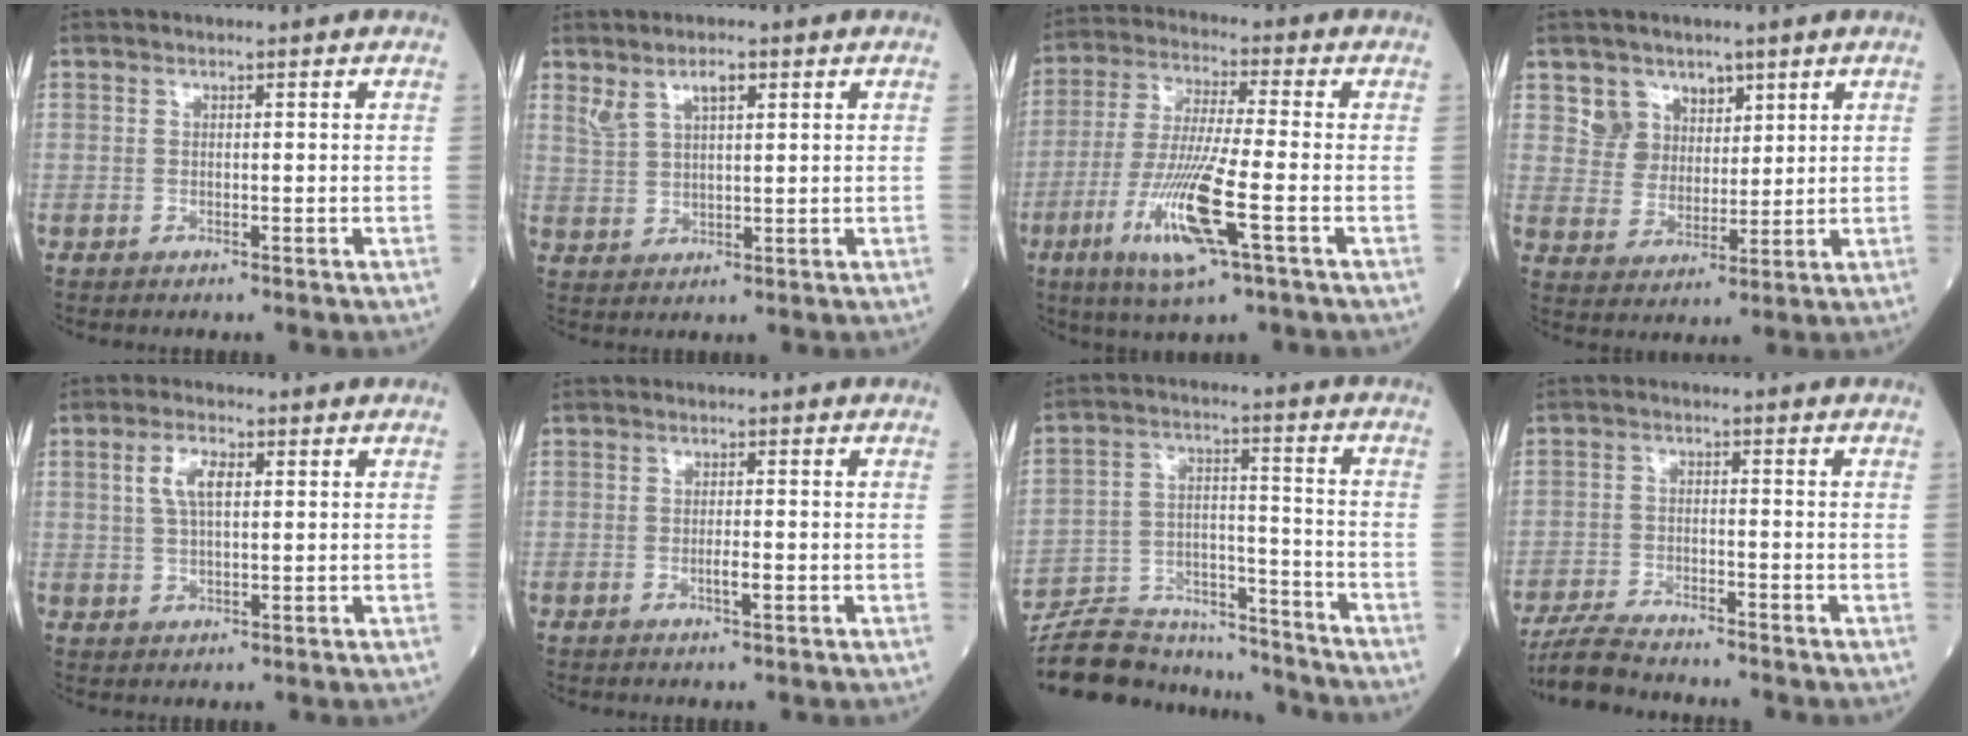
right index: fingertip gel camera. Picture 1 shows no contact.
{"total": 4.3, "force": [2.7, 1.4, 3.0], "torque": [-0.065, 0.008, 0.057]}
{"total": 12.7, "force": [-4.7, 0.6, 11.9], "torque": [-0.245, -0.022, -0.086]}
{"total": 5.9, "force": [3.6, 4.6, 0.4], "torque": [-0.006, 0.006, 0.072]}
{"total": 4.6, "force": [1.5, 1.7, 4.0], "torque": [-0.083, 0.008, 0.030]}
{"total": 1.5, "force": [-0.5, 0.1, 1.4], "torque": [-0.027, -0.001, -0.008]}
{"total": 17.8, "force": [-16.9, 4.0, 3.9], "torque": [-0.081, 0.021, -0.266]}
{"total": 7.0, "force": [-6.5, 0.6, 2.4], "torque": [-0.045, -0.023, -0.116]}